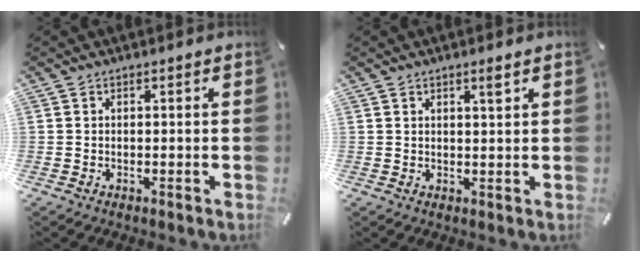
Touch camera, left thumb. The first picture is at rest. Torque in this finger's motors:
{"motor_torque": [-0.01, -0.42, 0.01, 0.06, -0.09]}